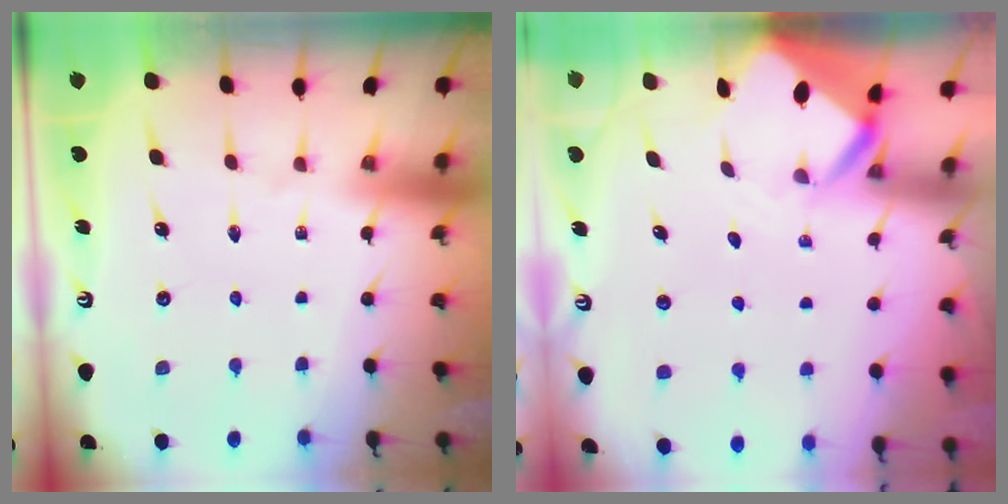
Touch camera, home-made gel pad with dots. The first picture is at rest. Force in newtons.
{"total": 3.0, "press": 3.0, "slide": 0.1}